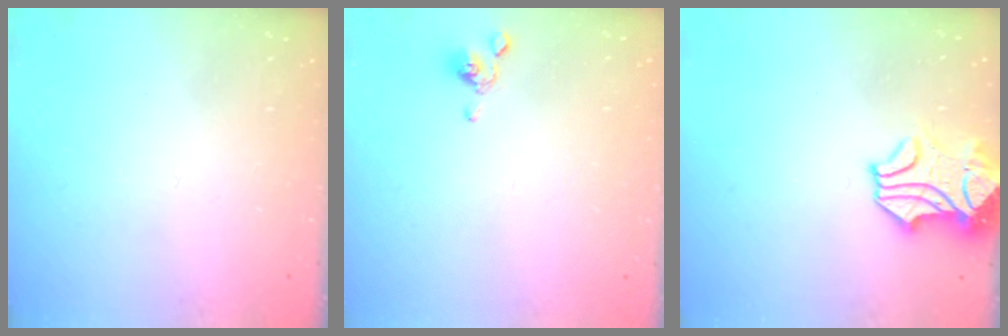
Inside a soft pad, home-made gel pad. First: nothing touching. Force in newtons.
{"total": 2.3, "press": 2.2, "slide": 0.7}
{"total": 1.9, "press": 1.4, "slide": 1.3}